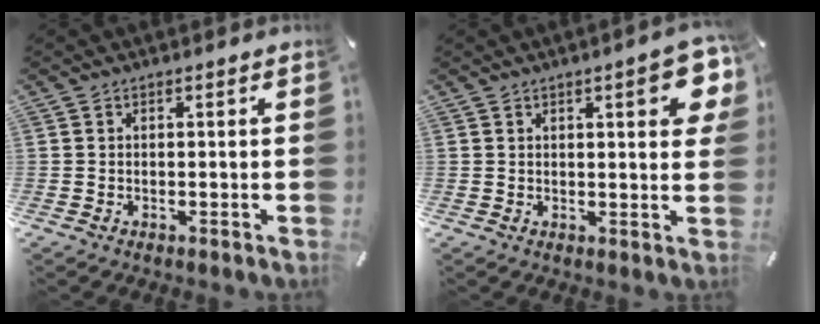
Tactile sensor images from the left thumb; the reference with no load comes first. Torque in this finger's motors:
{"motor_torque": [1.62, 1.73, 0.66, -0.68, 0.13]}